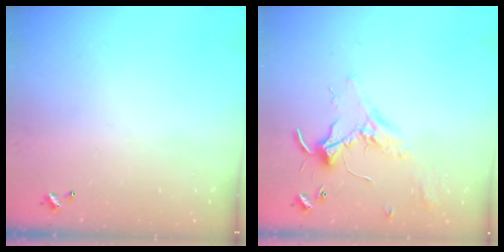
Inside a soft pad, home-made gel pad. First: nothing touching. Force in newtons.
{"total": 2.1, "press": 2.1, "slide": 0.5}